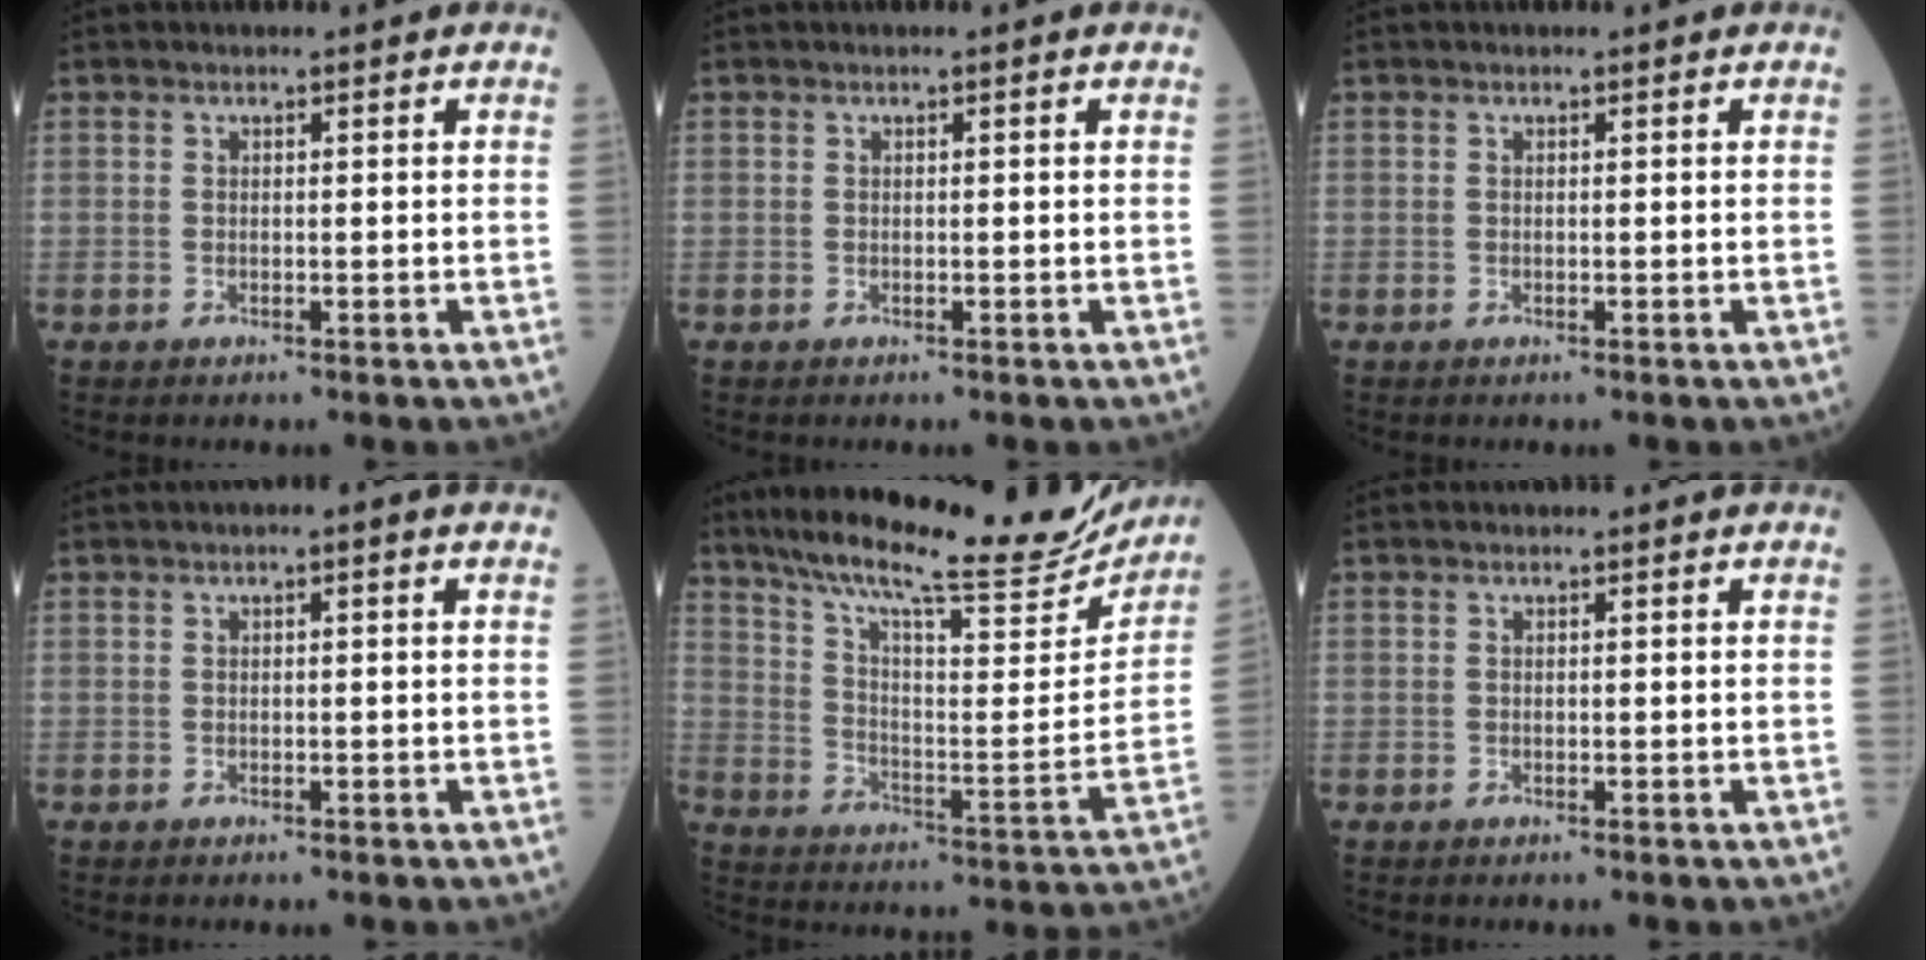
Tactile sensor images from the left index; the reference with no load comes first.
{"total": 0.0}
{"total": 0.0}
{"total": 1.0, "force": [0.1, 0.1, 1.0], "torque": [-0.018, 0.001, -0.003]}
{"total": 25.9, "force": [22.5, 3.3, 12.3], "torque": [-0.210, -0.042, 0.311]}
{"total": 0.0}